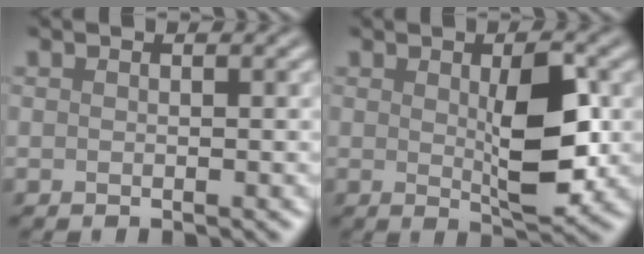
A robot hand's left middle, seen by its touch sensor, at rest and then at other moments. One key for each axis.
{"total": 5.3, "fx": 0.2, "fy": 1.6, "fz": 5.0, "tx": -0.083, "ty": -0.004, "tz": 0.008}